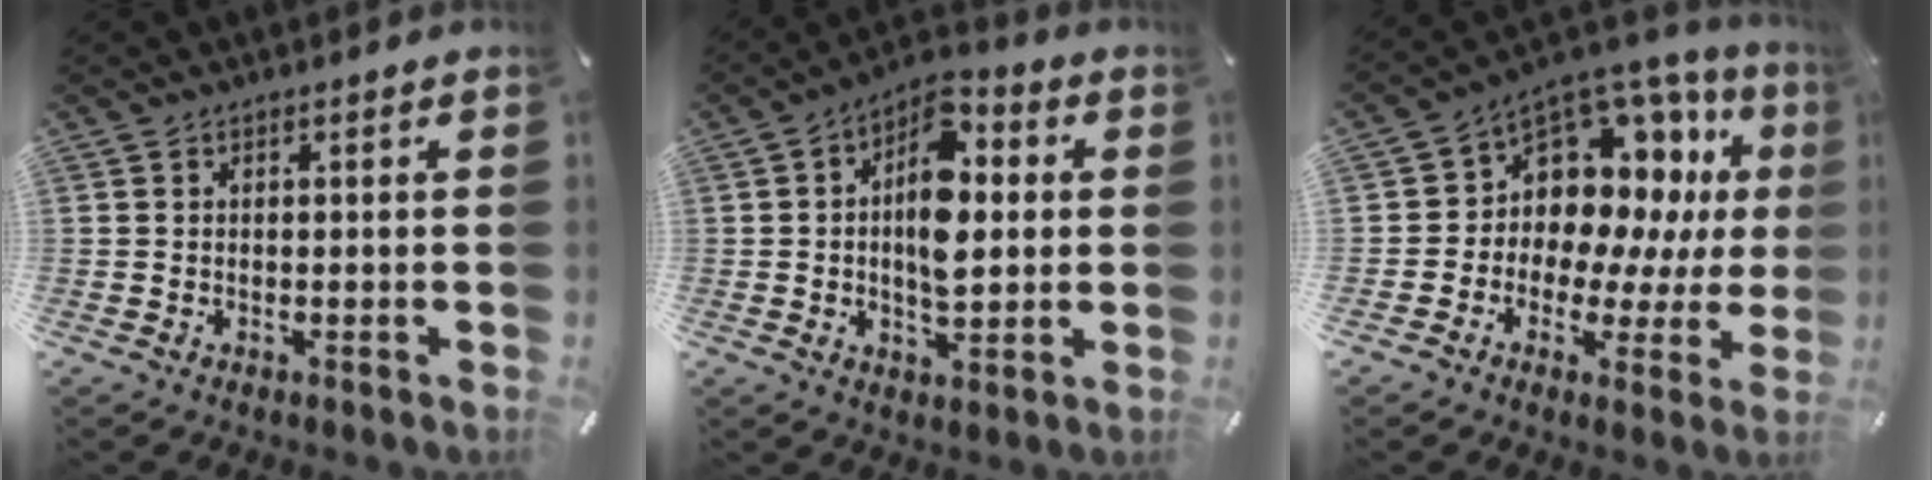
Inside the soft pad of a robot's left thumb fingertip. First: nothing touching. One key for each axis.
{"total": 12.5, "fx": 1.4, "fy": 7.4, "fz": 9.9, "tx": -0.162, "ty": -0.013, "tz": 0.022}
{"total": 10.4, "fx": 5.0, "fy": 8.2, "fz": 4.2, "tx": -0.068, "ty": -0.069, "tz": 0.095}